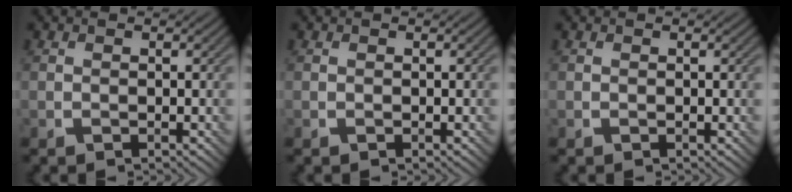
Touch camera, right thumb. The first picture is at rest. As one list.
[{"total": 0.0}, {"total": 0.0}]